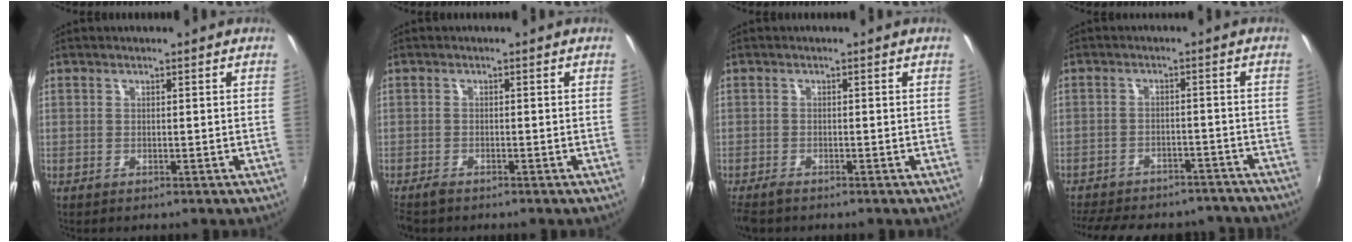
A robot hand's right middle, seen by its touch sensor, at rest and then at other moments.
{"total": 2.5, "force": [-2.1, 0.8, 1.0], "torque": [-0.028, -0.010, -0.042]}
{"total": 3.1, "force": [-2.5, 0.8, 1.5], "torque": [-0.036, -0.015, -0.047]}
{"total": 19.9, "force": [-17.0, 7.5, 6.9], "torque": [-0.162, 0.011, -0.217]}